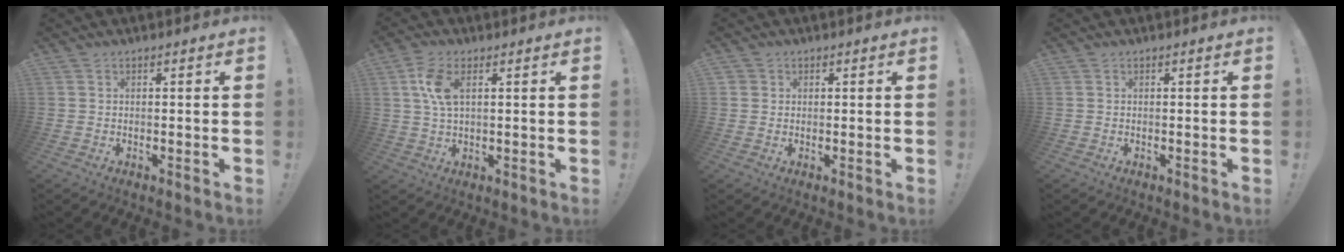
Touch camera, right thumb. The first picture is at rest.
{"total": 7.5, "force": [2.3, 3.6, 6.1], "torque": [-0.126, -0.002, 0.040]}
{"total": 1.1, "force": [0.4, 1.0, 0.1], "torque": [0.001, -0.002, 0.007]}
{"total": 0.0}